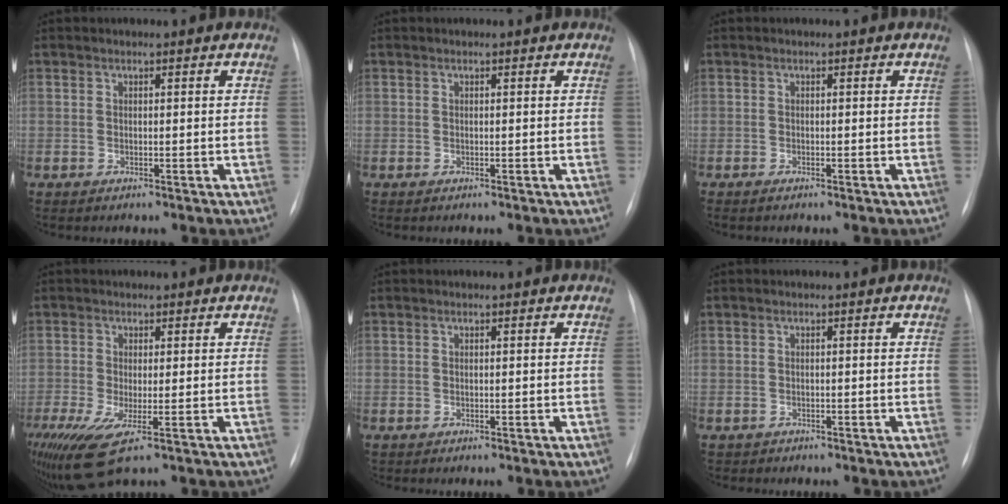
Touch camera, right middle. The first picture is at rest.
{"total": 0.0}
{"total": 0.6, "force": [-0.5, 0.1, 0.4], "torque": [-0.010, -0.001, -0.009]}
{"total": 10.5, "force": [-4.9, 3.6, 8.6], "torque": [-0.188, -0.026, -0.079]}
{"total": 0.0}
{"total": 0.8, "force": [-0.6, 0.5, -0.1], "torque": [-0.008, 0.002, -0.011]}